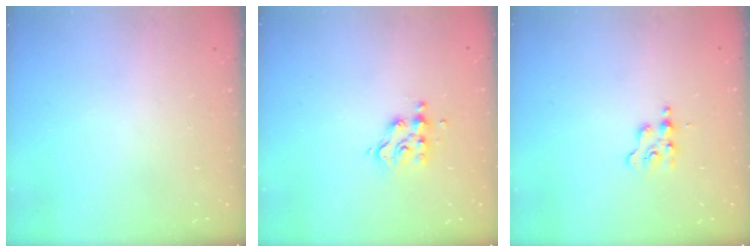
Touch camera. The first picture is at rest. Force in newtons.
{"total": 6.9, "press": 6.9, "slide": 0.6}
{"total": 1.7, "press": 1.7, "slide": 0.3}